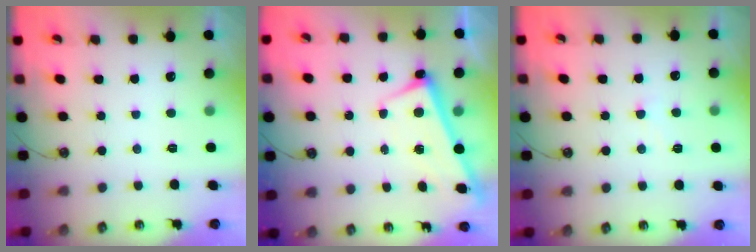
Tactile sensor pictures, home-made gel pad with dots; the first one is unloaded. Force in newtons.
{"total": 2.8, "press": 2.7, "slide": 0.4}
{"total": 3.5, "press": 3.5, "slide": 0.5}